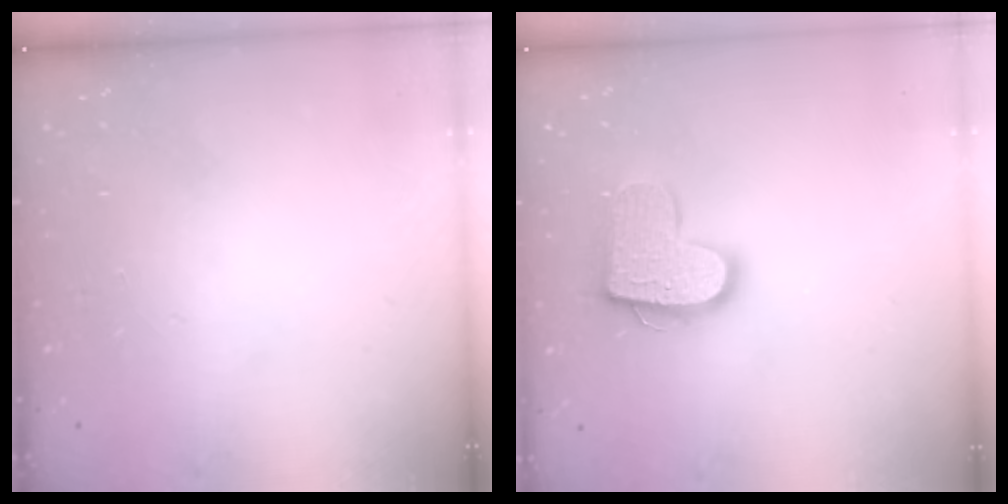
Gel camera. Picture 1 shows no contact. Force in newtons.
{"total": 14.5, "press": 14.5, "slide": 0.8}